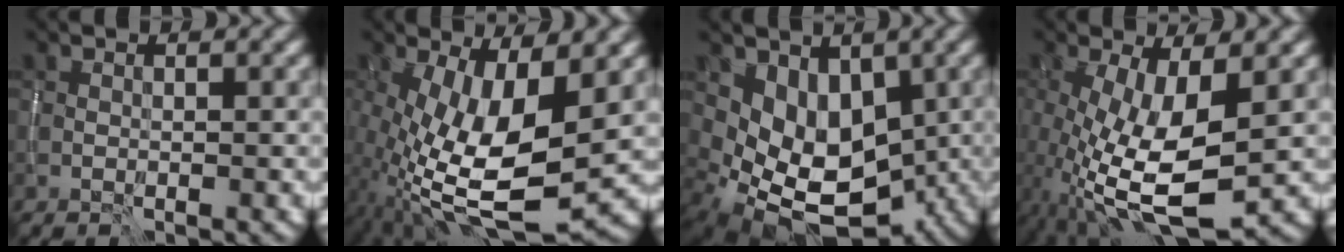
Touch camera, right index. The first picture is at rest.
{"total": 12.5, "force": [-1.9, 4.5, 11.5], "torque": [-0.221, -0.014, -0.028]}
{"total": 7.3, "force": [0.0, 5.4, 5.0], "torque": [-0.085, -0.028, 0.010]}
{"total": 9.5, "force": [-1.9, 3.3, 8.7], "torque": [-0.185, -0.015, -0.034]}